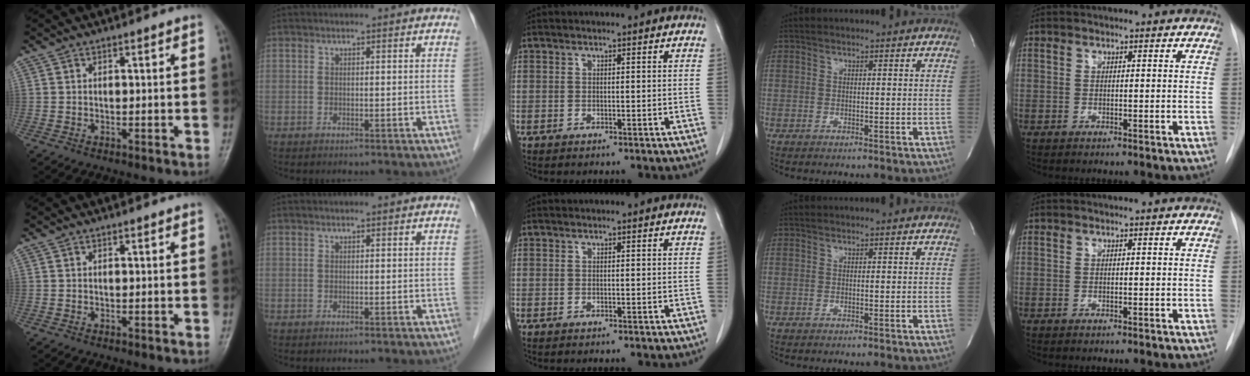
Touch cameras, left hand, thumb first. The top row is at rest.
{}